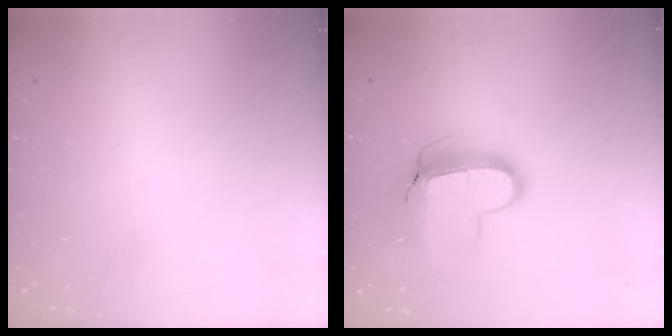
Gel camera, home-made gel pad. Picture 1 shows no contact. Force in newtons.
{"total": 12.6, "press": 12.6, "slide": 1.0}